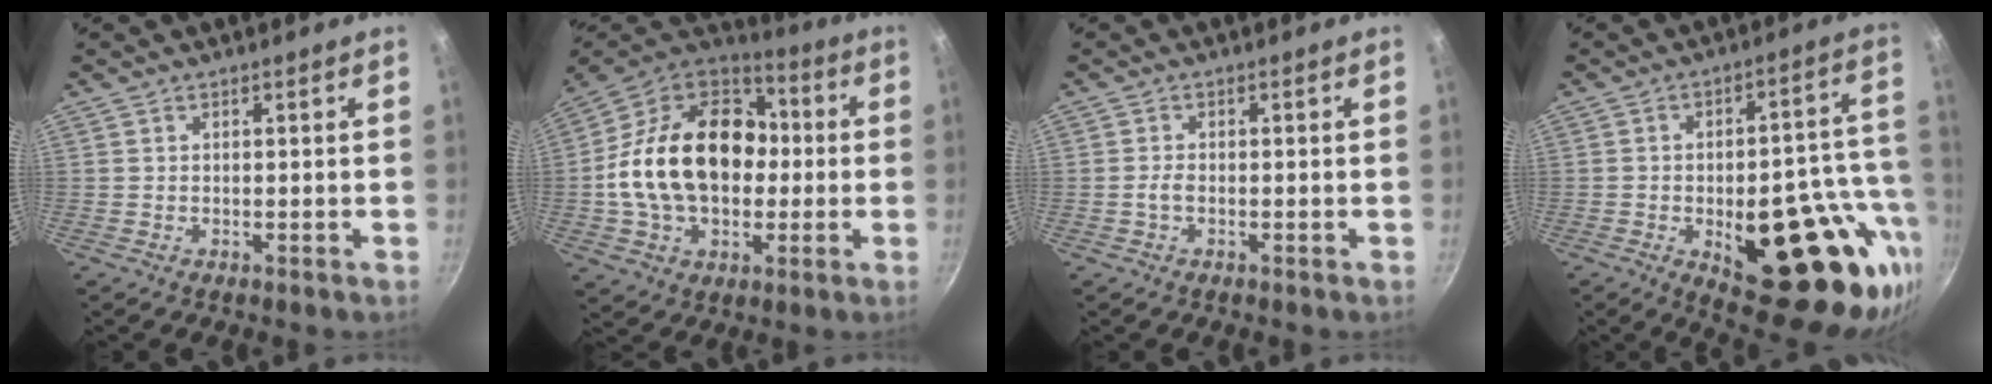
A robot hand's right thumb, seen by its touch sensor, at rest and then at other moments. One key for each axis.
{"total": 24.4, "fx": -0.2, "fy": 17.4, "fz": 17.2, "tx": -0.271, "ty": 0.047, "tz": -0.007}
{"total": 1.5, "fx": -0.5, "fy": 0.7, "fz": 1.2, "tx": -0.027, "ty": 0.007, "tz": -0.013}
{"total": 26.6, "fx": -8.9, "fy": 11.1, "fz": 22.4, "tx": -0.218, "ty": 0.019, "tz": -0.108}